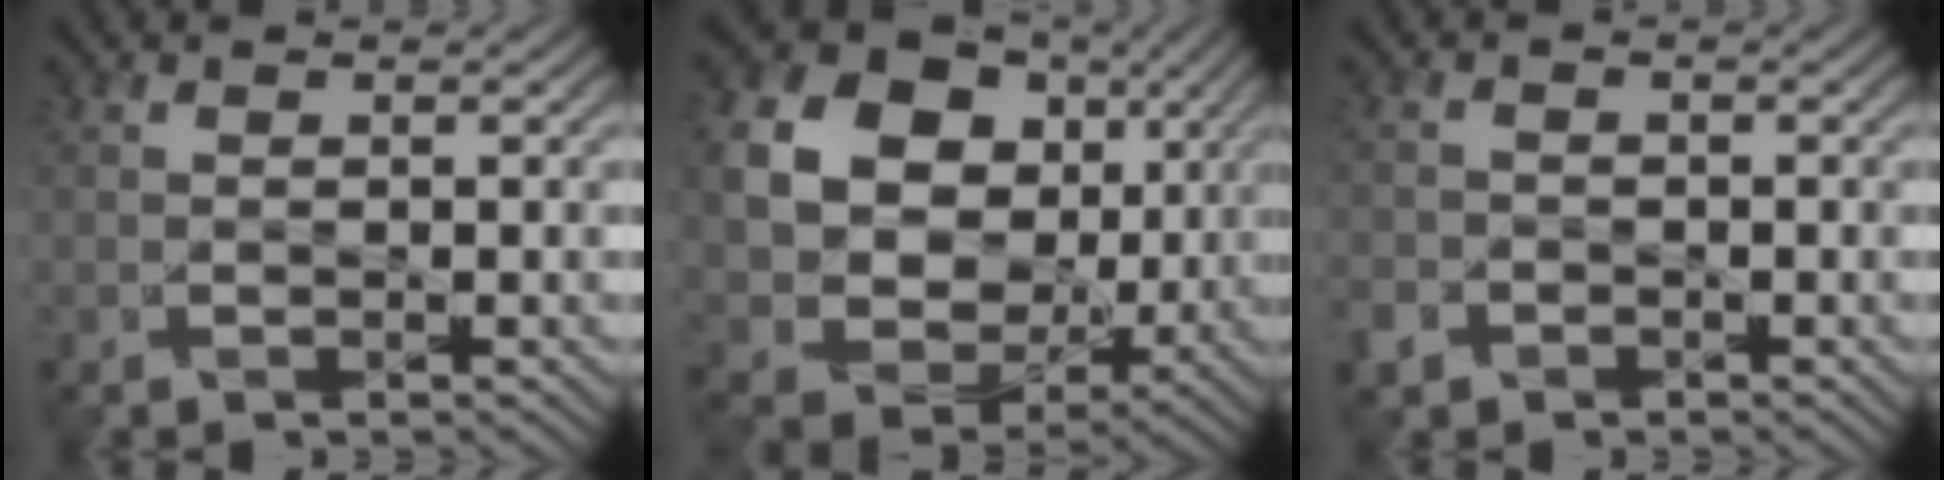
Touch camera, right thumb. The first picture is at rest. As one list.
[{"total": 18.2, "force": [4.1, 15.6, 8.6], "torque": [-0.246, 0.012, 0.099]}, {"total": 2.6, "force": [-1.7, 1.9, 0.5], "torque": [-0.017, -0.011, -0.041]}]